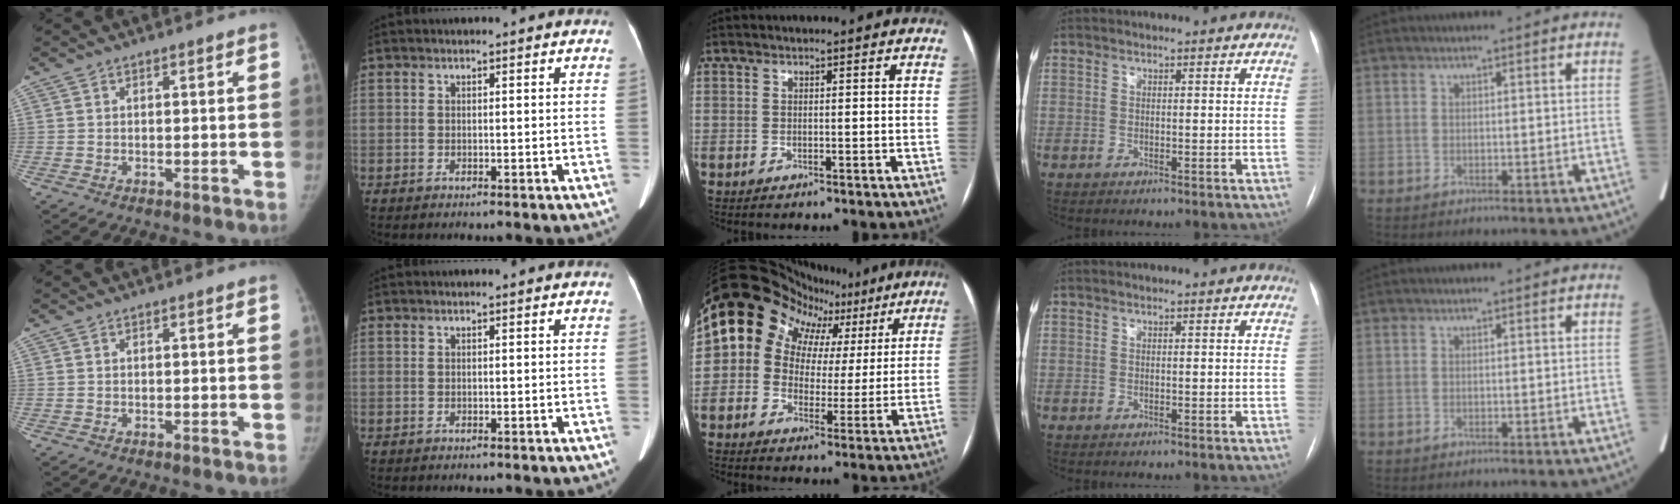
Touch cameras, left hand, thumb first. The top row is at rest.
{"middle": {"total": 15.9, "force": [7.4, 12.4, 6.4], "torque": [-0.092, 0.068, 0.101]}}